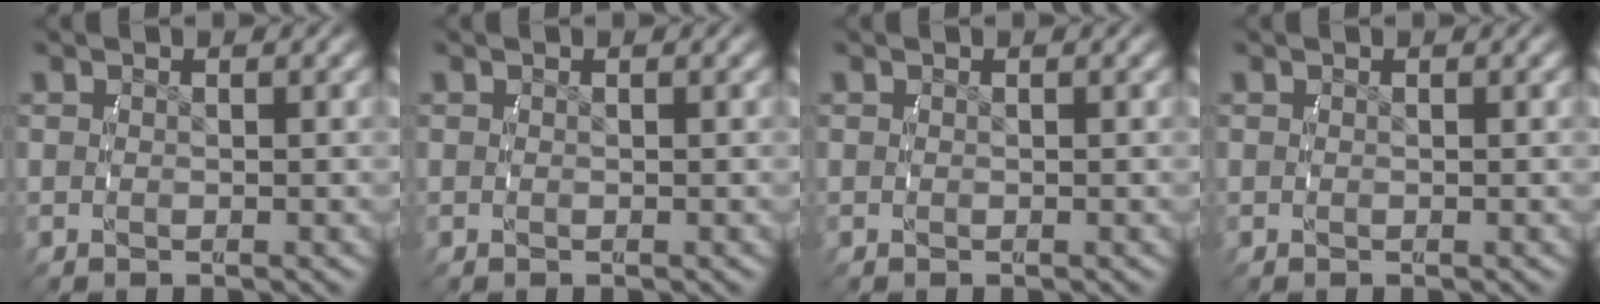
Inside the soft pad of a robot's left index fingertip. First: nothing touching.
{"total": 0.0}
{"total": 0.0}
{"total": 0.0}